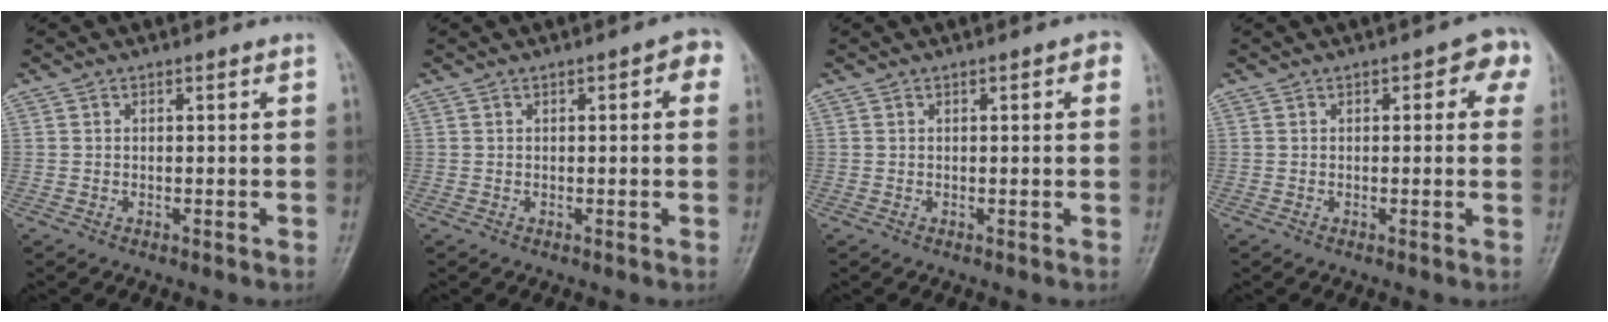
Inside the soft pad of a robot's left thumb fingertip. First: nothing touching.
{"total": 4.0, "force": [1.2, 1.6, 3.5], "torque": [-0.030, 0.010, 0.006]}
{"total": 2.6, "force": [0.9, 0.9, 2.3], "torque": [-0.024, 0.005, 0.007]}
{"total": 5.5, "force": [1.7, 2.7, 4.4], "torque": [-0.016, 0.006, 0.007]}